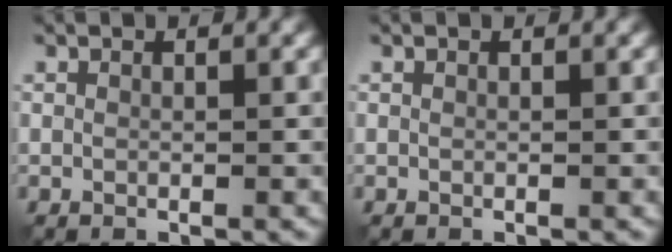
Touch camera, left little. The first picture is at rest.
{"total": 0.0}